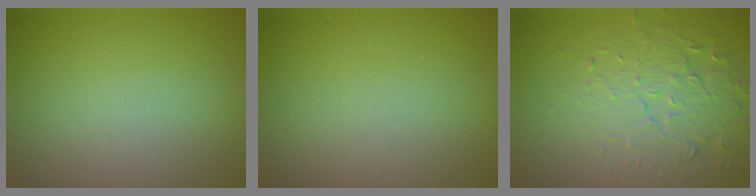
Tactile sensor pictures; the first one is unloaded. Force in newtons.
{"total": 0.0}
{"total": 5.4, "press": 3.6, "slide": 4.0}